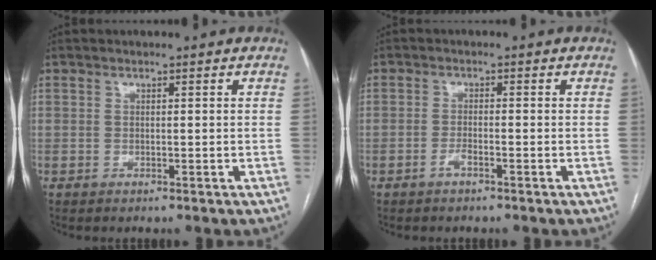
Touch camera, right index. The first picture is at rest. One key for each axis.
{"total": 1.5, "fx": -0.9, "fy": 0.1, "fz": 1.1, "tx": -0.021, "ty": 0.001, "tz": -0.018}